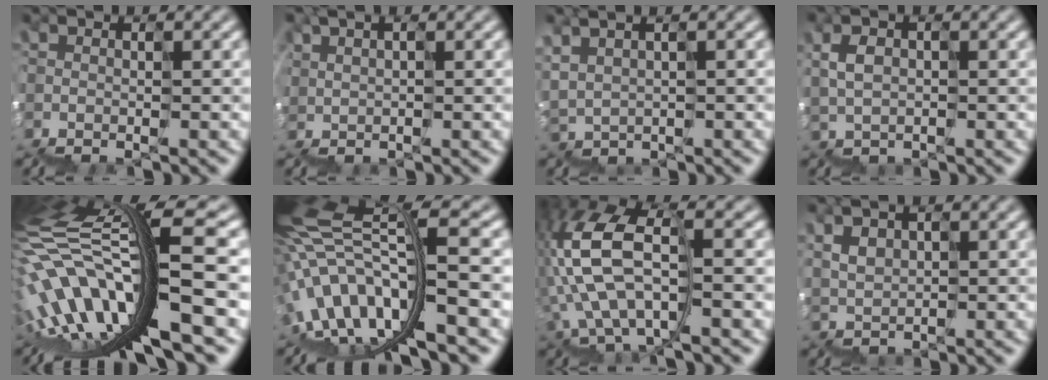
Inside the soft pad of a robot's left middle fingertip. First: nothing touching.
{"total": 4.6, "force": [1.5, 2.4, 3.6], "torque": [-0.047, 0.023, 0.038]}
{"total": 2.5, "force": [2.0, 0.7, 1.3], "torque": [-0.011, 0.030, 0.042]}
{"total": 1.1, "force": [1.1, 0.1, 0.2], "torque": [-0.017, 0.018, 0.022]}
{"total": 12.9, "force": [-2.3, 2.9, 12.4], "torque": [-0.248, 0.030, -0.023]}
{"total": 9.4, "force": [-0.7, 2.5, 9.0], "torque": [-0.176, 0.040, 0.000]}
{"total": 8.3, "force": [-0.7, 3.8, 7.3], "torque": [-0.180, 0.027, -0.011]}
{"total": 1.4, "force": [1.4, 0.1, 0.1], "torque": [-0.014, 0.023, 0.033]}